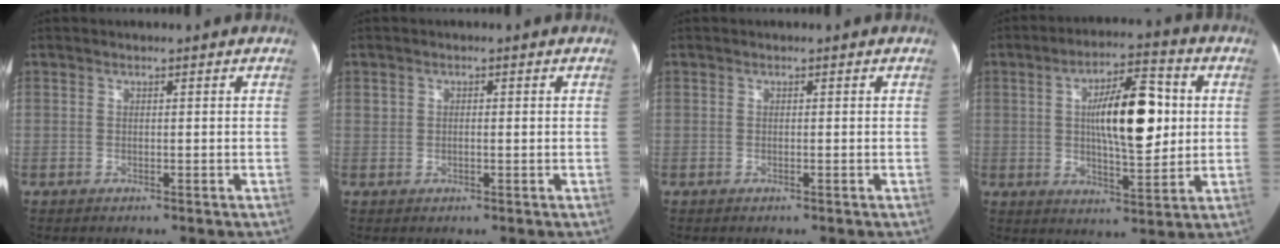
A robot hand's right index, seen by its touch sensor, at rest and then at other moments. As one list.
[{"total": 1.3, "force": [0.1, 1.0, 0.8], "torque": [-0.020, 0.013, 0.004]}, {"total": 0.0}, {"total": 13.5, "force": [1.9, 4.1, 12.8], "torque": [-0.204, 0.019, 0.030]}]